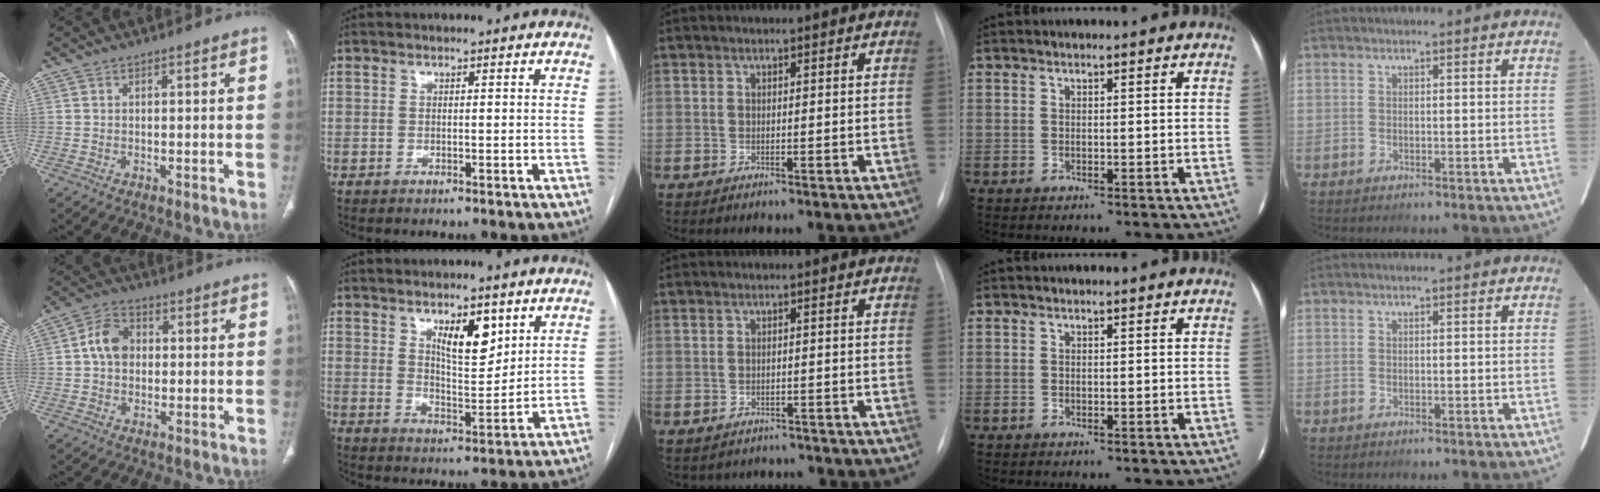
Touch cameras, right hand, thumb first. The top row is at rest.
{"thumb": {"total": 6.8, "force": [0.5, 5.2, 4.2], "torque": [-0.065, 0.016, 0.003]}, "index": {"total": 7.5, "force": [4.0, 2.4, 5.8], "torque": [-0.099, -0.007, 0.071]}, "middle": {"total": 4.4, "force": [-4.0, 1.8, -0.2], "torque": [0.002, 0.011, -0.046]}}